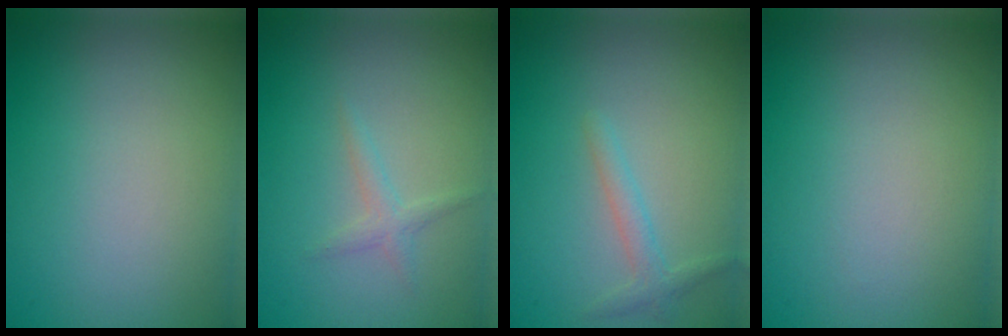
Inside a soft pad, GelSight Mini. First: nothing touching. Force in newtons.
{"total": 1.3, "press": 1.3, "slide": 0.1}
{"total": 1.5, "press": 1.5, "slide": 0.1}
{"total": 0.0}